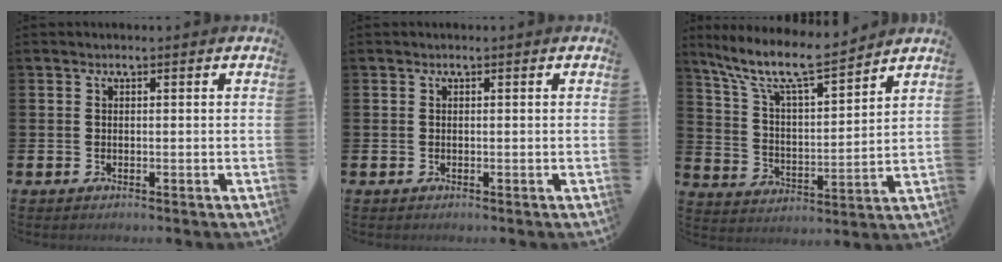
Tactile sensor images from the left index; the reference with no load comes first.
{"total": 0.0}
{"total": 10.1, "force": [8.8, 1.6, 4.7], "torque": [-0.123, -0.053, 0.150]}